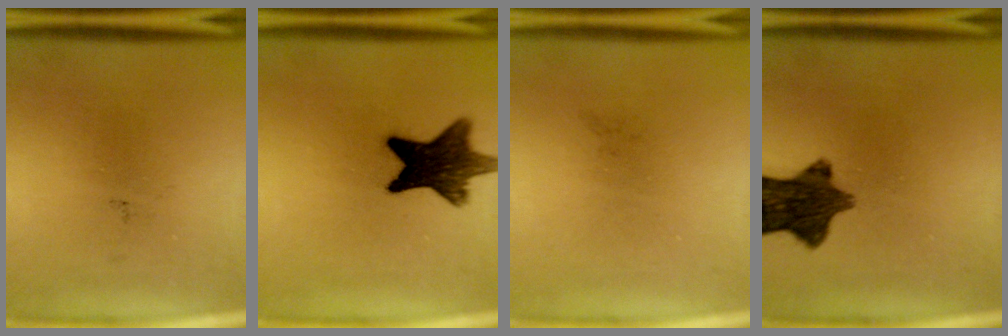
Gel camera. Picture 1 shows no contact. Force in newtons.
{"total": 11.5}
{"total": 0.0}
{"total": 10.2}